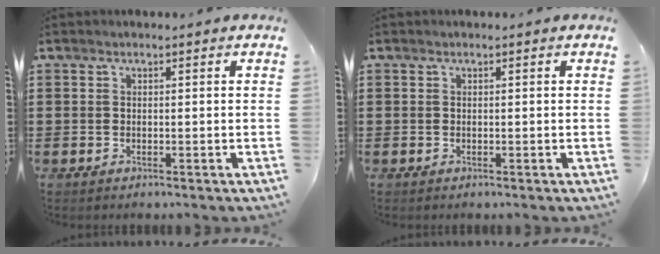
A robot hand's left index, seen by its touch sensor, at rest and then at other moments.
{"total": 0.0}